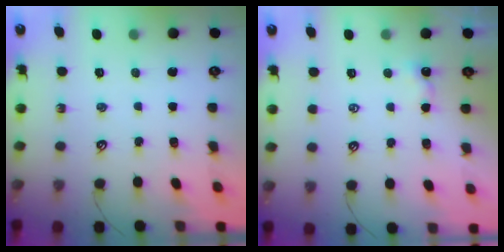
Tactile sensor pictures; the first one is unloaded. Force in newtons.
{"total": 2.2, "press": 2.2, "slide": 0.2}